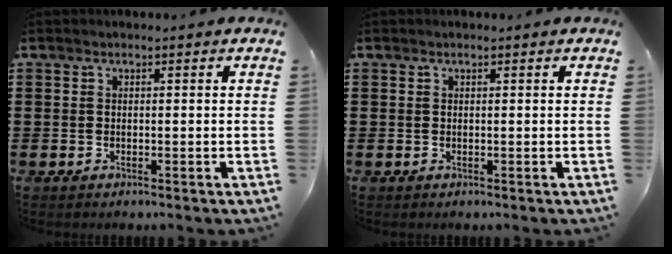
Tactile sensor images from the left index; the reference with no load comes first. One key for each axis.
{"total": 0.0}